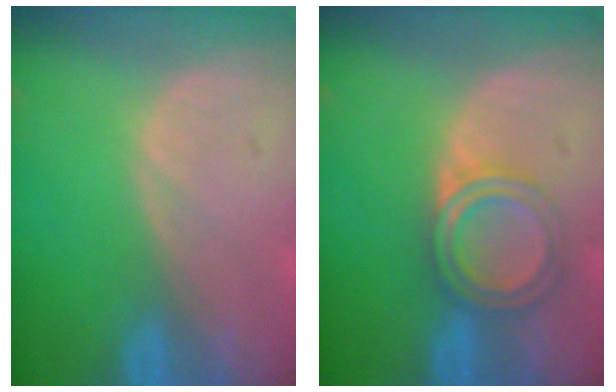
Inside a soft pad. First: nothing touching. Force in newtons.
{"total": 4.7, "press": 4.7, "slide": 0.2}